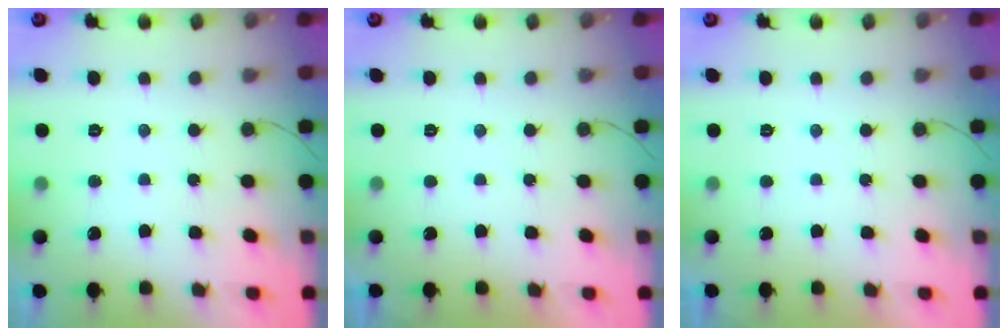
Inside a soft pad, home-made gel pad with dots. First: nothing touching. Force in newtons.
{"total": 2.3, "press": 2.3, "slide": 0.4}
{"total": 2.2, "press": 2.1, "slide": 0.4}